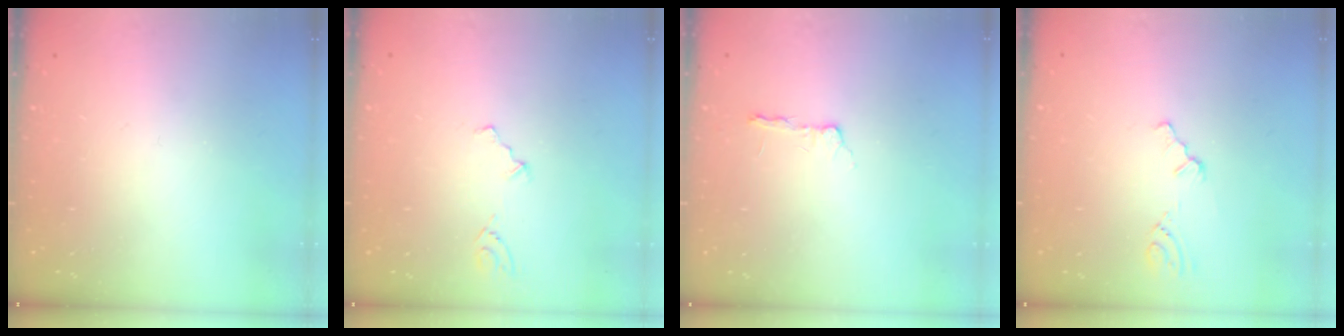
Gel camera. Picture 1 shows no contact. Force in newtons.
{"total": 2.5, "press": 2.2, "slide": 1.2}
{"total": 2.2, "press": 2.1, "slide": 0.4}
{"total": 1.0, "press": 0.9, "slide": 0.2}